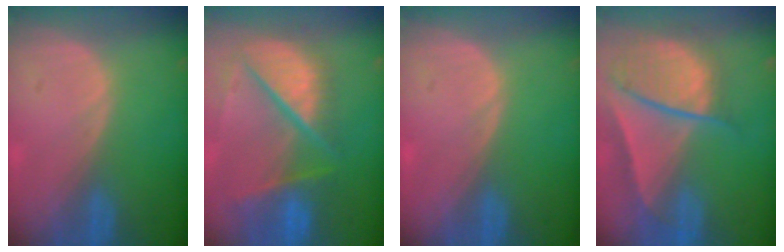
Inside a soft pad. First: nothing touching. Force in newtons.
{"total": 11.3, "press": 9.5, "slide": 6.3}
{"total": 0.0}
{"total": 10.0, "press": 8.3, "slide": 5.4}